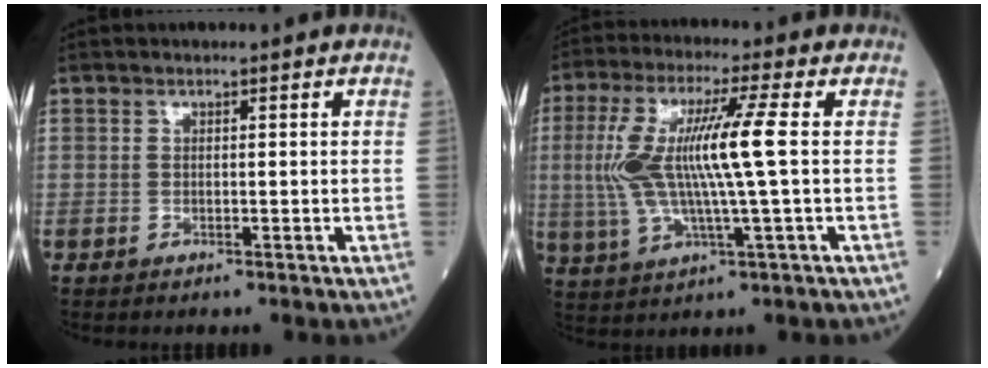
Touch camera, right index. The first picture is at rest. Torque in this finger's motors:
{"motor_torque": [1.96, 0.17, 0.66, 0.21]}